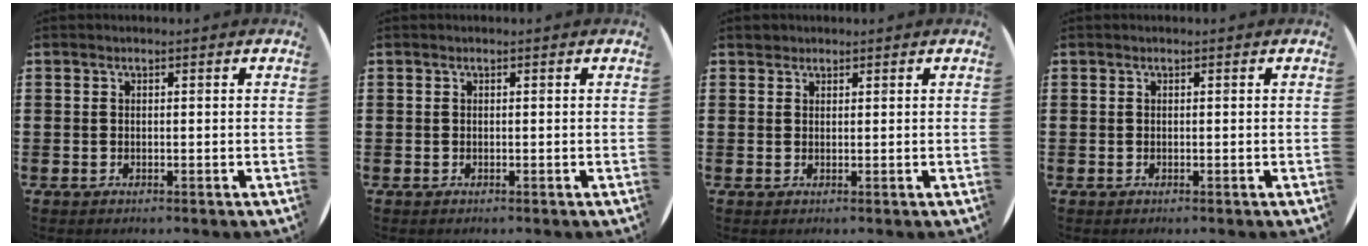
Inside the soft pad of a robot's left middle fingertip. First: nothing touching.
{"total": 0.0}
{"total": 1.0, "force": [0.9, 0.4, -0.1], "torque": [0.009, -0.001, 0.017]}
{"total": 0.0}